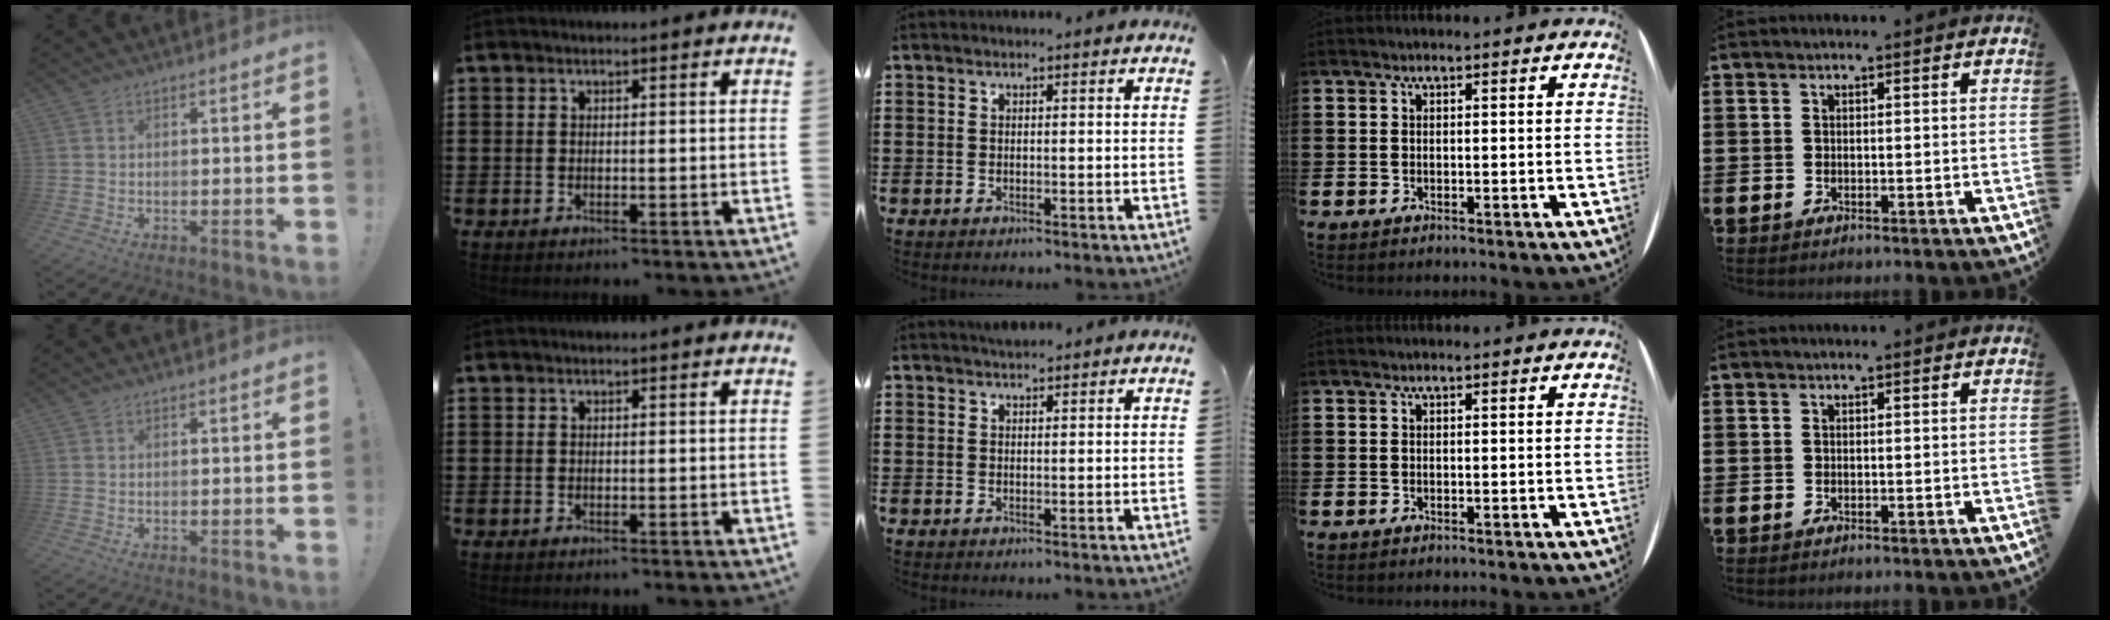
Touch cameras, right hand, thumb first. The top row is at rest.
{"middle": {"total": 1.2, "force": [1.1, 0.4, 0.2], "torque": [-0.006, 0.002, 0.021]}}